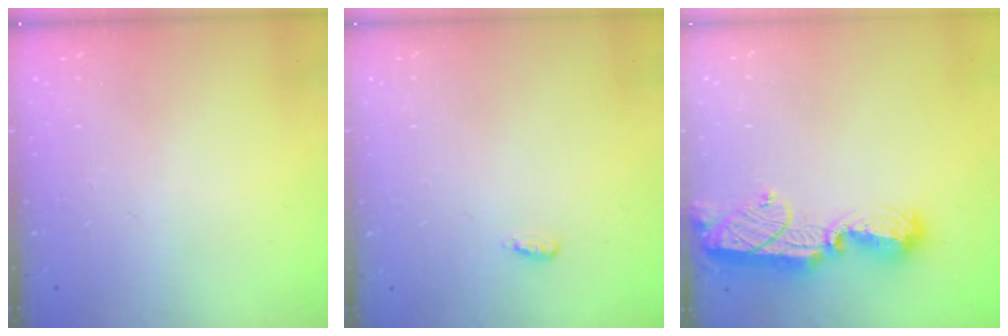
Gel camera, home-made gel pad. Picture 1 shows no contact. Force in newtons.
{"total": 7.1, "press": 3.0, "slide": 6.4}
{"total": 12.7, "press": 12.7, "slide": 1.0}